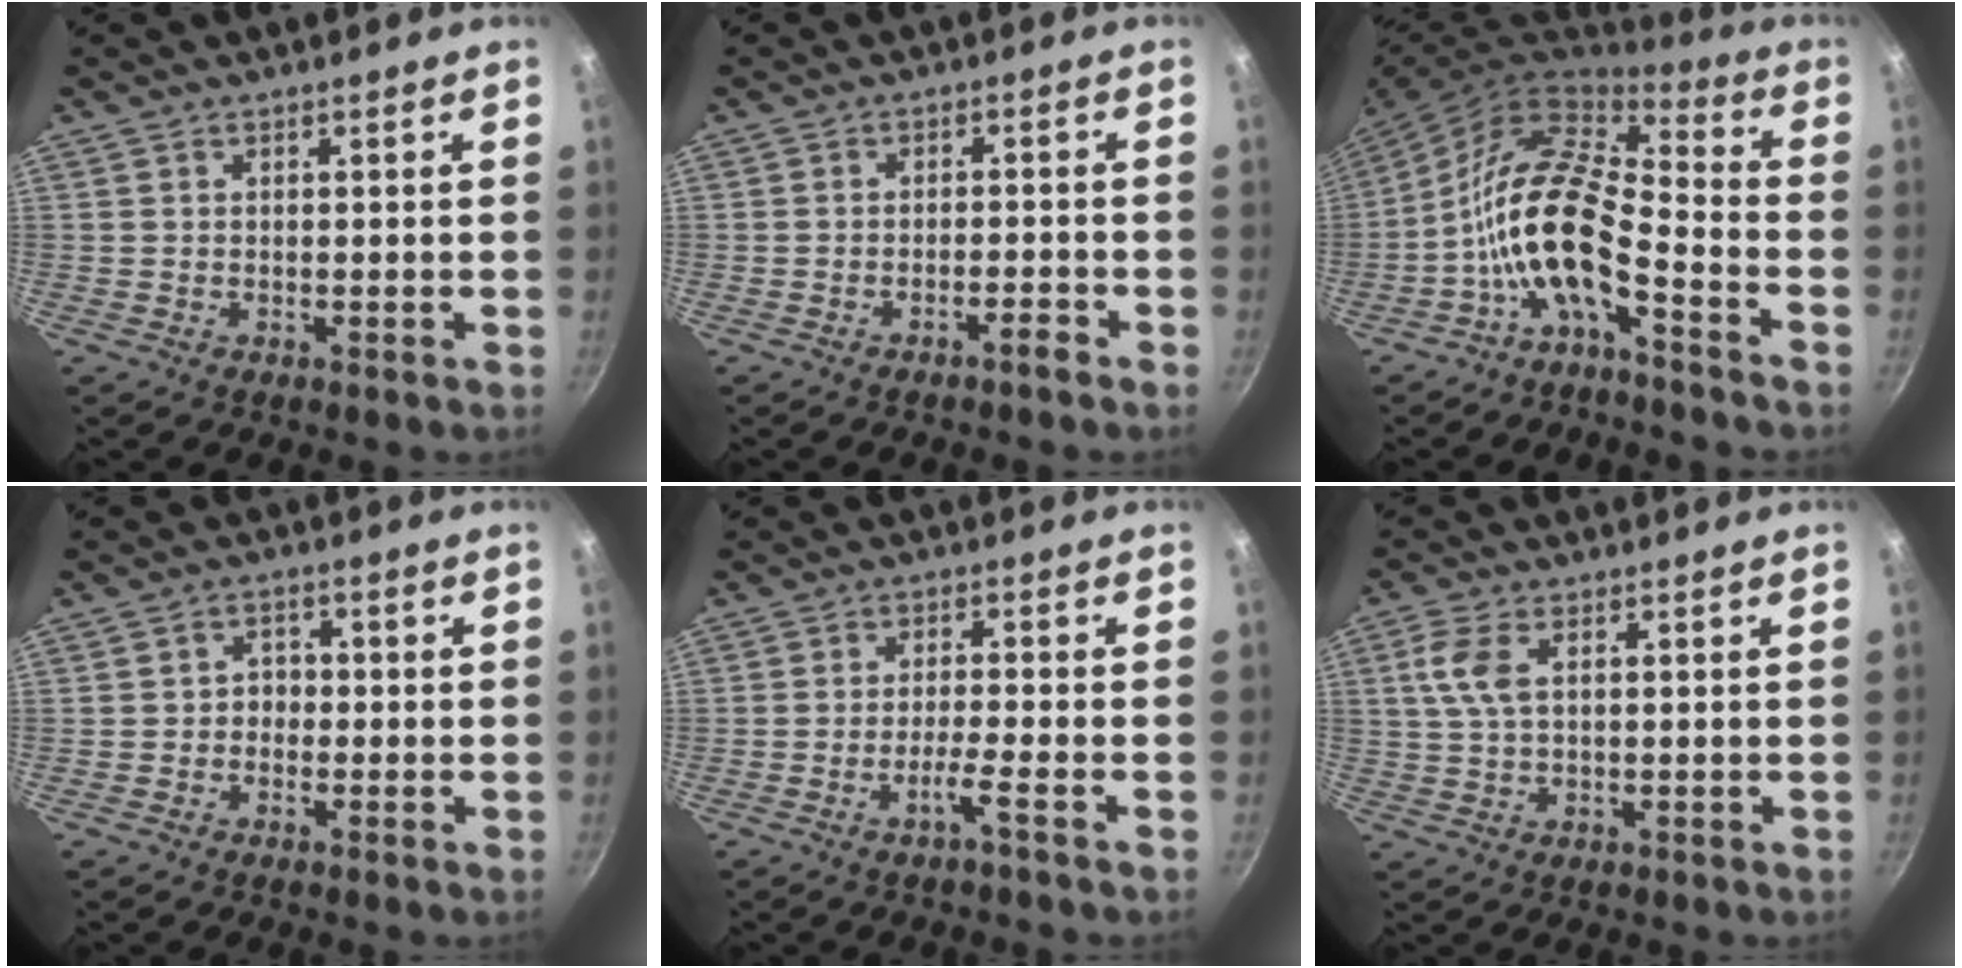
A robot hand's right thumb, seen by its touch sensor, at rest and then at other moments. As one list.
[{"total": 2.4, "force": [-1.9, 0.3, 1.5], "torque": [-0.027, 0.018, -0.028]}, {"total": 14.5, "force": [-5.6, 5.8, 12.1], "torque": [-0.224, 0.063, -0.120]}, {"total": 2.6, "force": [-0.7, 2.2, 1.2], "torque": [0.001, 0.010, -0.015]}, {"total": 3.4, "force": [-2.0, -0.4, 2.8], "torque": [-0.056, 0.016, -0.039]}, {"total": 5.8, "force": [1.6, 3.0, 4.6], "torque": [-0.099, 0.005, 0.031]}]